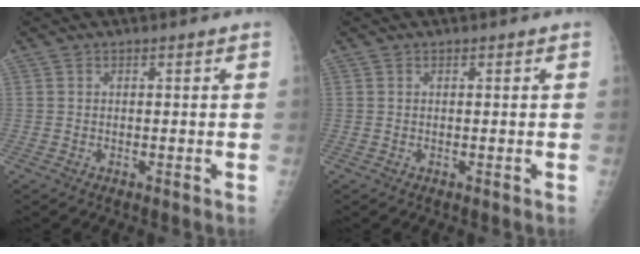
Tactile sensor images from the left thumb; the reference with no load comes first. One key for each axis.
{"total": 0.0}